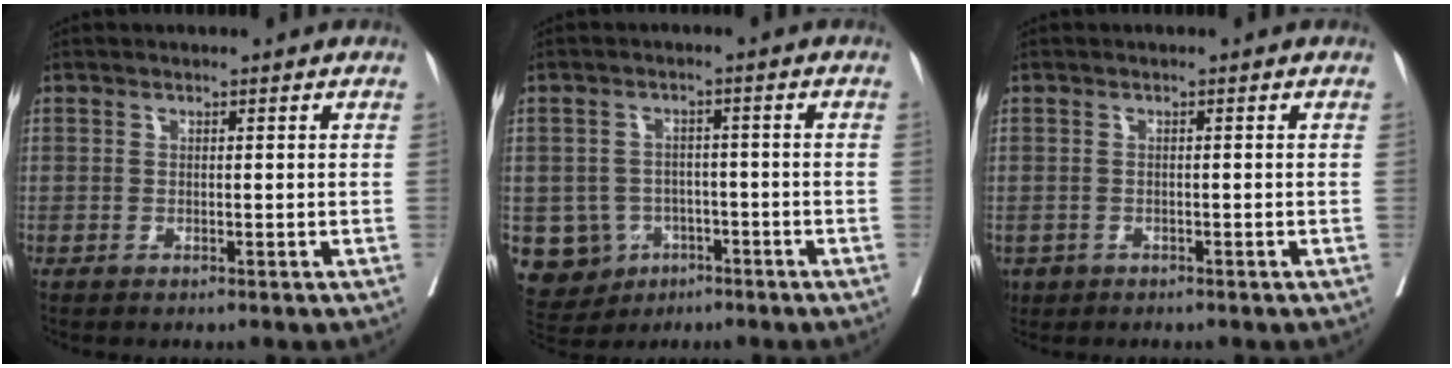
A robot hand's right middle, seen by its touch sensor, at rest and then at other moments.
{"total": 8.9, "force": [-3.3, 8.1, 1.8], "torque": [-0.052, 0.014, -0.039]}
{"total": 2.5, "force": [-1.4, 1.9, 0.6], "torque": [-0.012, 0.000, -0.020]}